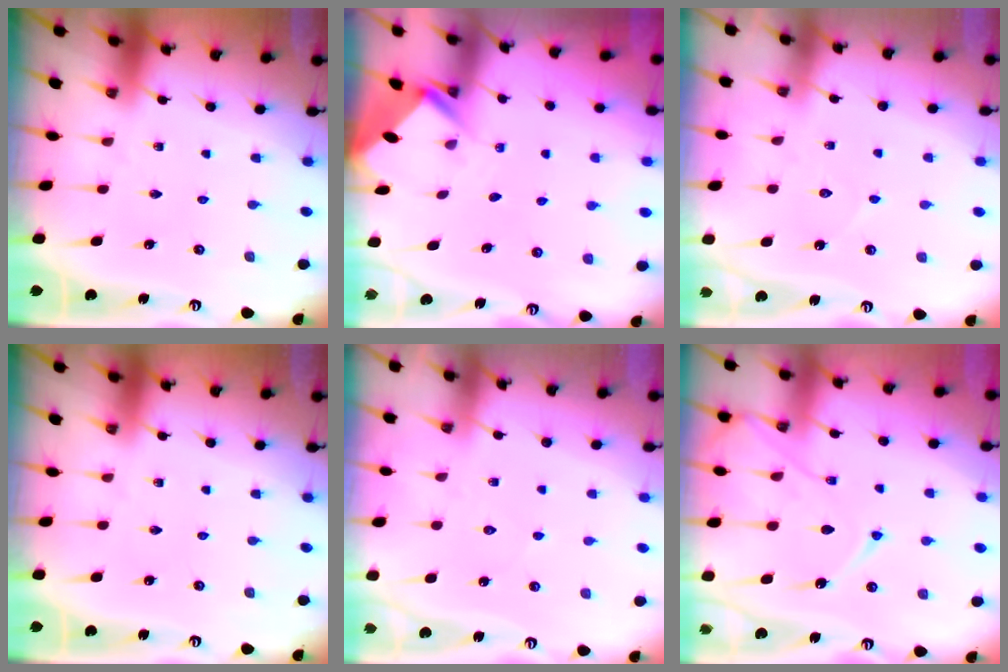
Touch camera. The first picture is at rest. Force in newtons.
{"total": 2.7, "press": 2.7, "slide": 0.2}
{"total": 4.1, "press": 4.0, "slide": 0.5}
{"total": 0.0}
{"total": 3.5, "press": 3.5, "slide": 0.4}
{"total": 13.4, "press": 13.4, "slide": 1.0}